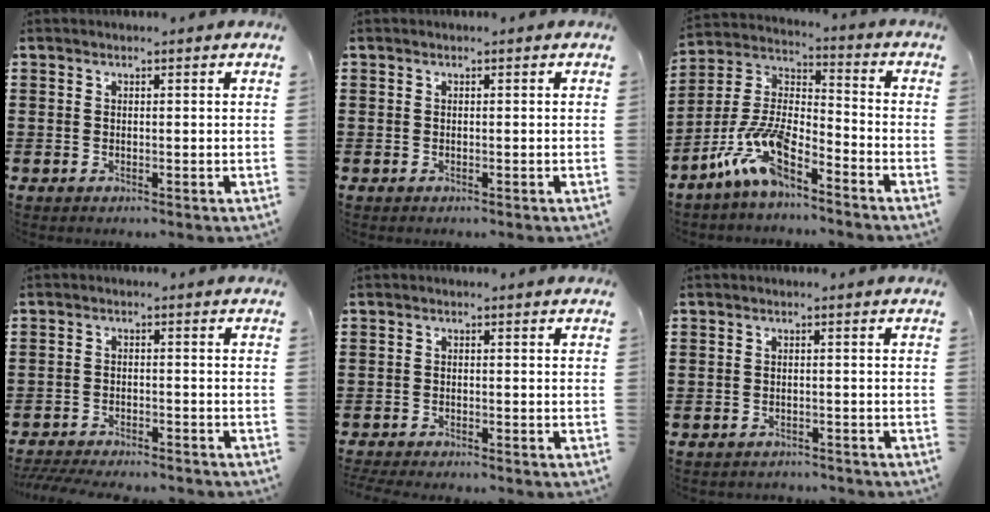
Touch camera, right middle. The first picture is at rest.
{"total": 0.0}
{"total": 10.7, "force": [-7.5, 3.0, 7.0], "torque": [-0.162, 0.003, -0.150]}
{"total": 3.5, "force": [-3.5, 0.1, 0.7], "torque": [-0.020, -0.004, -0.072]}
{"total": 1.6, "force": [-1.5, -0.1, 0.2], "torque": [-0.007, -0.003, -0.030]}
{"total": 1.4, "force": [-1.4, 0.1, -0.2], "torque": [-0.003, 0.000, -0.032]}